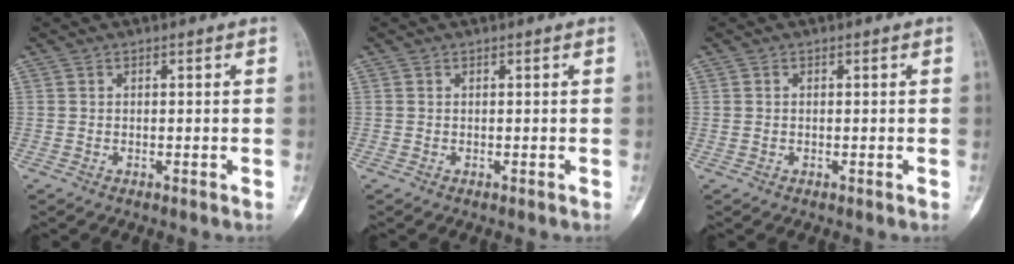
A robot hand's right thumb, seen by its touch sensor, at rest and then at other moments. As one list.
[{"total": 0.0}, {"total": 0.7, "force": [0.0, 0.4, 0.5], "torque": [-0.012, 0.000, 0.003]}]